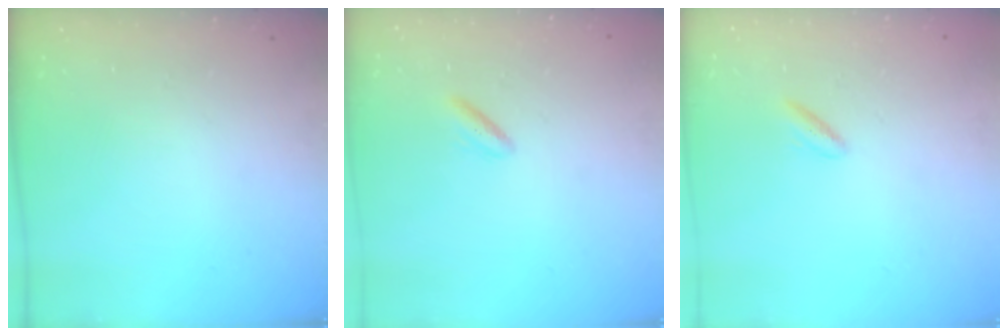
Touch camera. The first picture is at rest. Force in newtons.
{"total": 2.6, "press": 2.5, "slide": 0.9}
{"total": 2.4, "press": 2.2, "slide": 1.0}